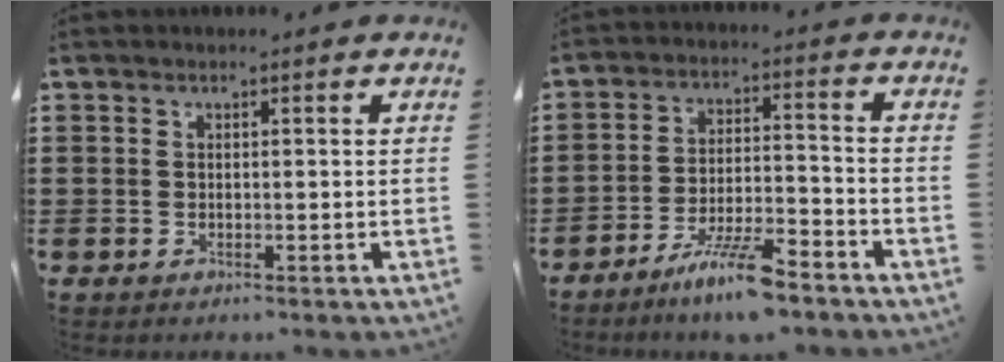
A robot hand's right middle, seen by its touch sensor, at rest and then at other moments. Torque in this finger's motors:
{"motor_torque": [0.71, 0.00, 0.58, 0.06]}